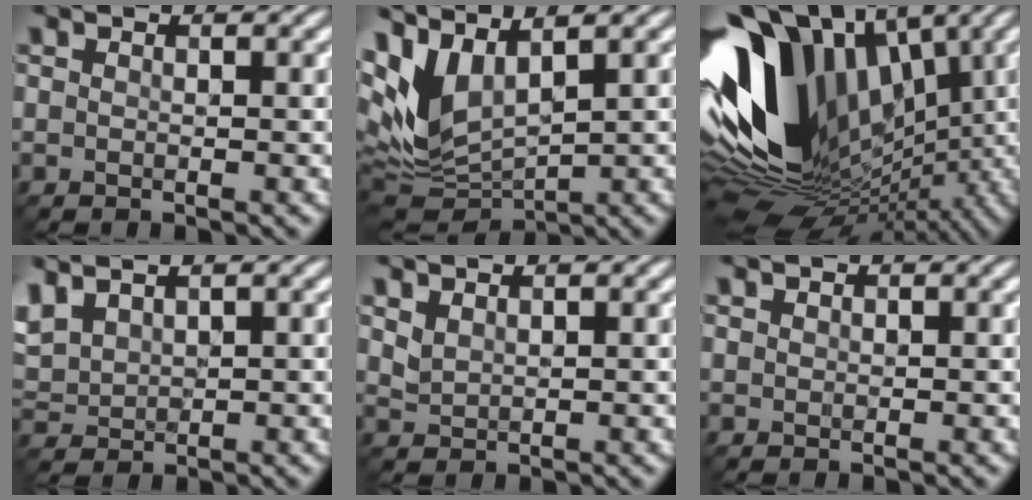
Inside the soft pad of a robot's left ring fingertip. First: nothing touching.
{"total": 7.1, "force": [2.7, 3.4, 5.6], "torque": [-0.142, -0.002, 0.068]}
{"total": 15.9, "force": [0.3, 11.1, 11.3], "torque": [-0.226, 0.018, 0.006]}
{"total": 2.8, "force": [1.8, 1.5, 1.5], "torque": [-0.052, 0.014, 0.049]}
{"total": 0.9, "force": [0.8, 0.3, 0.4], "torque": [-0.014, 0.002, 0.028]}
{"total": 0.0}